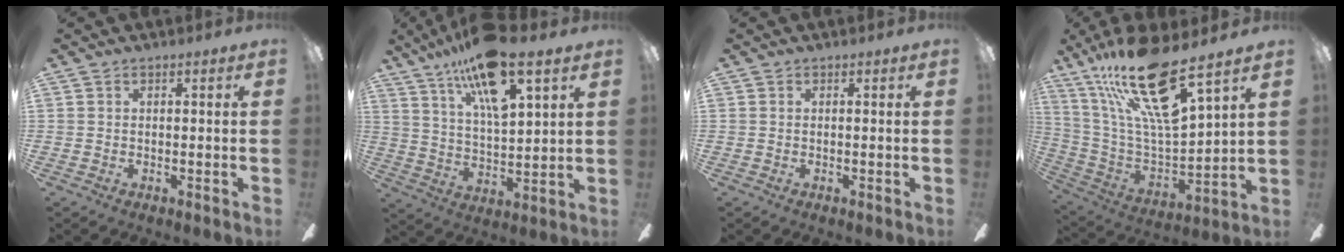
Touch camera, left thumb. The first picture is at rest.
{"total": 16.3, "force": [11.2, 4.5, 11.0], "torque": [-0.204, -0.048, 0.188]}
{"total": 0.0}
{"total": 24.1, "force": [15.9, 6.2, 17.0], "torque": [-0.328, -0.102, 0.266]}